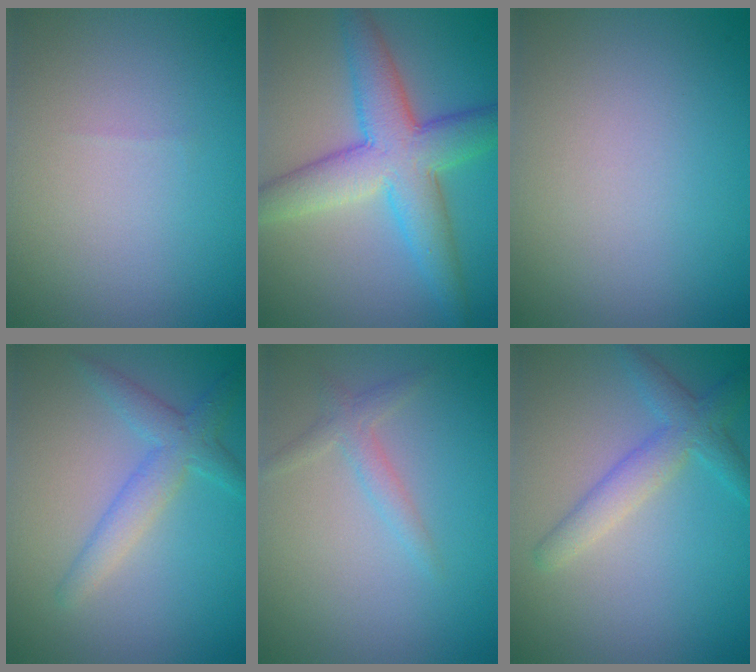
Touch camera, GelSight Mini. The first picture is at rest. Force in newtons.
{"total": 7.7, "press": 7.7, "slide": 0.3}
{"total": 0.0}
{"total": 2.9, "press": 2.9, "slide": 0.1}
{"total": 1.7, "press": 1.7, "slide": 0.0}
{"total": 3.1, "press": 3.1, "slide": 0.2}